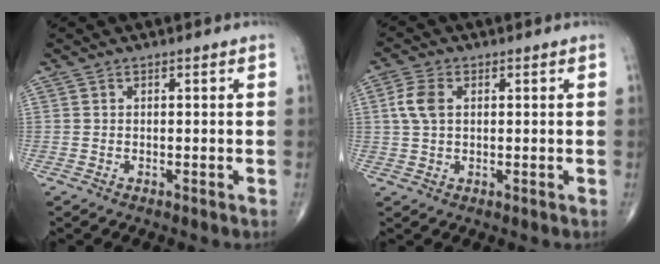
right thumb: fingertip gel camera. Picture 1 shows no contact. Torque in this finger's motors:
{"motor_torque": [-0.21, 0.37, 0.42, 0.15, 0.02]}